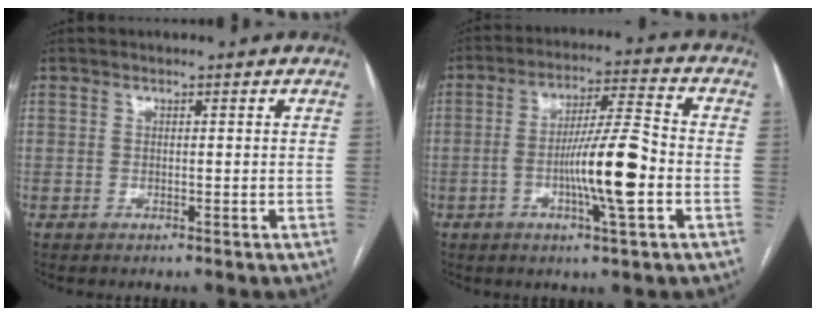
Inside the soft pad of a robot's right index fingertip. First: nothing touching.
{"total": 11.4, "force": [-2.8, 0.4, 11.0], "torque": [-0.193, 0.002, -0.052]}